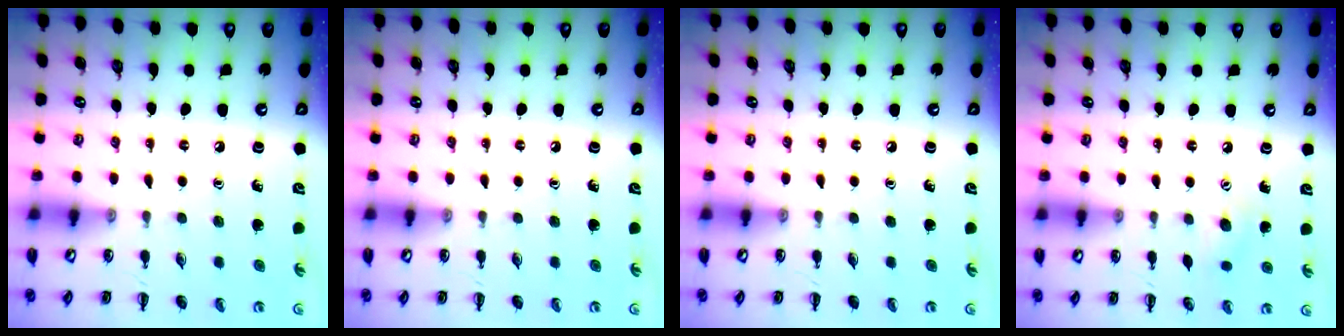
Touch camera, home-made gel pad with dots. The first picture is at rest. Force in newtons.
{"total": 0.0}
{"total": 0.0}
{"total": 5.8, "press": 5.7, "slide": 1.3}